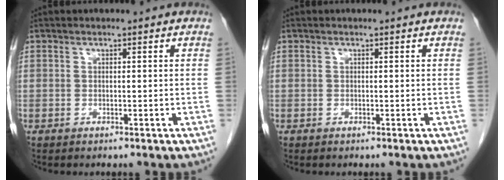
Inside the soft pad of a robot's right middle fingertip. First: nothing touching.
{"total": 0.0}